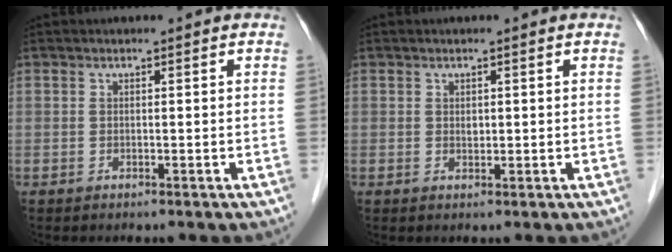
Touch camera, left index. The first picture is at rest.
{"total": 0.8, "force": [0.2, 0.5, 0.5], "torque": [-0.008, 0.000, 0.005]}